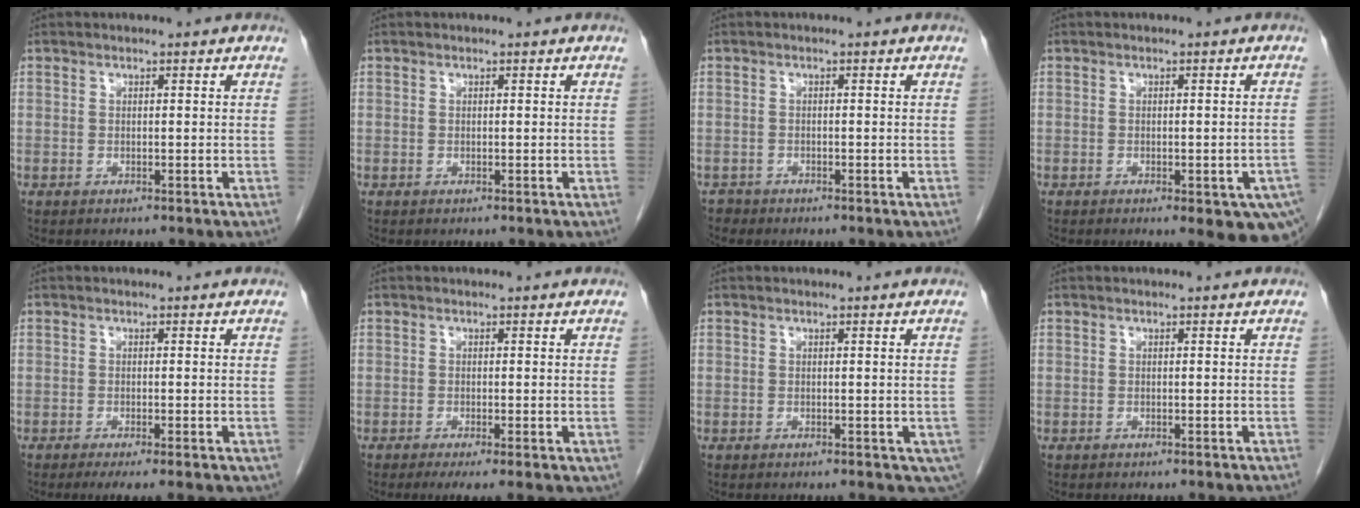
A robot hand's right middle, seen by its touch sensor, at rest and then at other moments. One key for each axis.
{"total": 0.0}
{"total": 1.0, "fx": -0.9, "fy": 0.5, "fz": -0.3, "tx": 0.000, "ty": 0.001, "tz": -0.017}
{"total": 9.1, "fx": -5.3, "fy": 3.0, "fz": 6.7, "tx": -0.057, "ty": -0.005, "tz": -0.062}
{"total": 5.6, "fx": -3.3, "fy": 1.7, "fz": 4.2, "tx": -0.051, "ty": -0.014, "tz": -0.047}
{"total": 5.9, "fx": -3.3, "fy": 2.0, "fz": 4.5, "tx": -0.055, "ty": -0.015, "tz": -0.050}
{"total": 2.6, "fx": -1.1, "fy": 1.4, "fz": 1.9, "tx": -0.011, "ty": 0.000, "tz": -0.012}
{"total": 0.0}